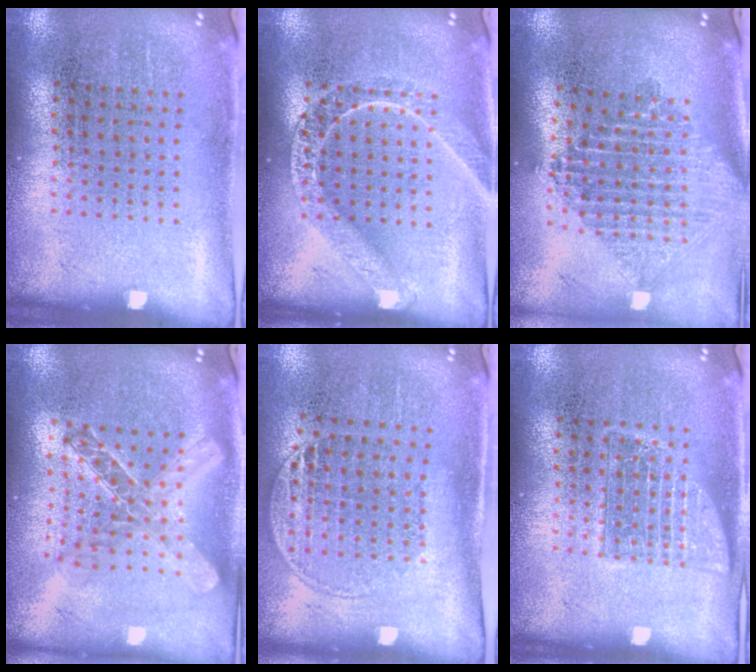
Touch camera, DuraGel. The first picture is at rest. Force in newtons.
{"total": 2.5, "press": 2.5, "slide": 0.4}
{"total": 2.2, "press": 1.7, "slide": 1.4}
{"total": 2.1, "press": 1.8, "slide": 1.2}
{"total": 1.6, "press": 1.3, "slide": 0.9}
{"total": 1.1, "press": 1.1, "slide": 0.3}